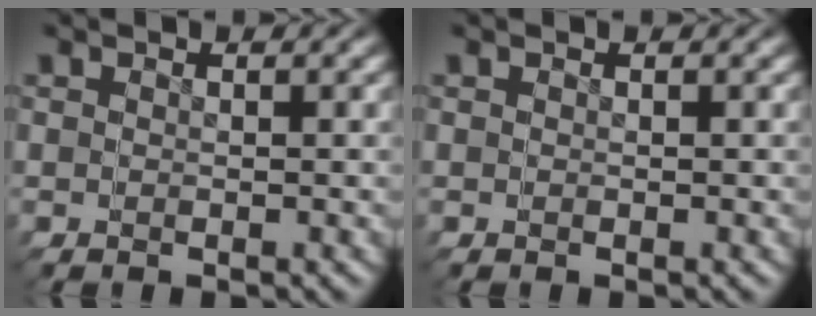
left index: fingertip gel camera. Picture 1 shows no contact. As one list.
[{"total": 0.0}]